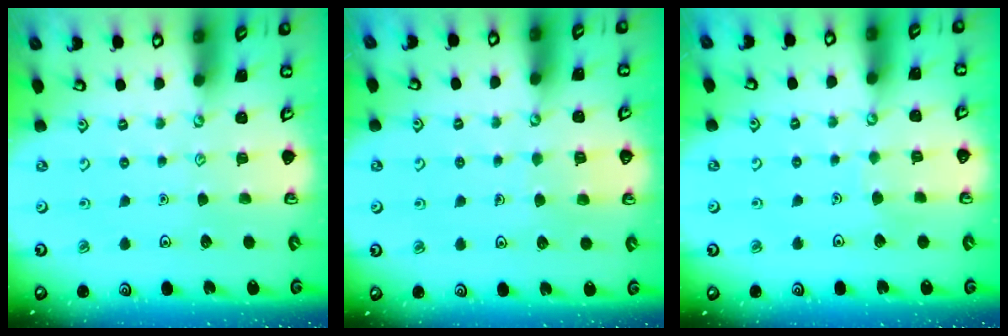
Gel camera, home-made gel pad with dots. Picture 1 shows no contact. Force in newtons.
{"total": 3.9, "press": 3.9, "slide": 0.2}
{"total": 3.2, "press": 3.2, "slide": 0.4}